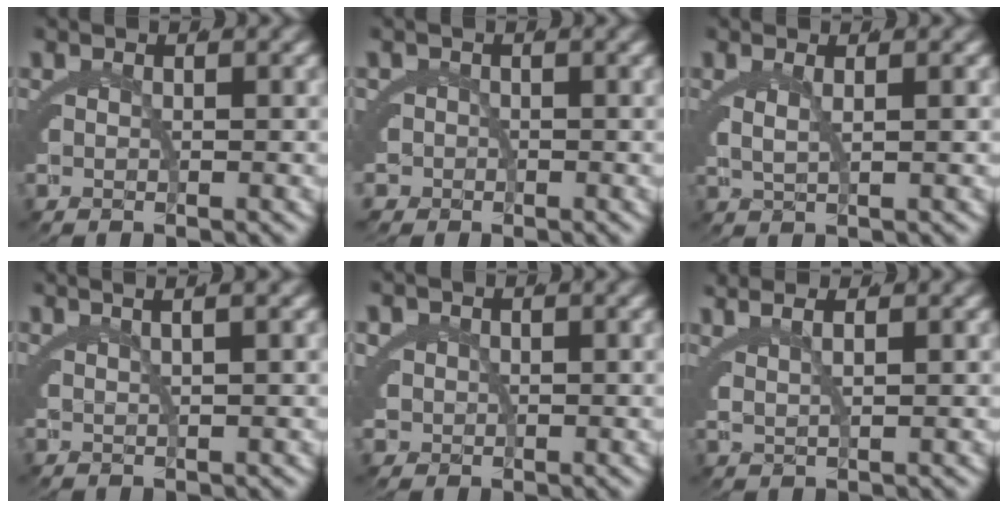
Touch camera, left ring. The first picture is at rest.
{"total": 3.2, "force": [-1.6, 2.7, 0.1], "torque": [-0.007, -0.013, -0.033]}
{"total": 2.1, "force": [0.8, 0.4, 1.9], "torque": [-0.037, -0.007, 0.020]}
{"total": 4.0, "force": [2.8, 0.2, 2.8], "torque": [-0.013, 0.025, 0.040]}
{"total": 3.6, "force": [0.0, 3.4, 1.3], "torque": [-0.045, -0.017, 0.005]}
{"total": 3.8, "force": [2.8, 1.2, 2.3], "torque": [-0.033, 0.014, 0.044]}